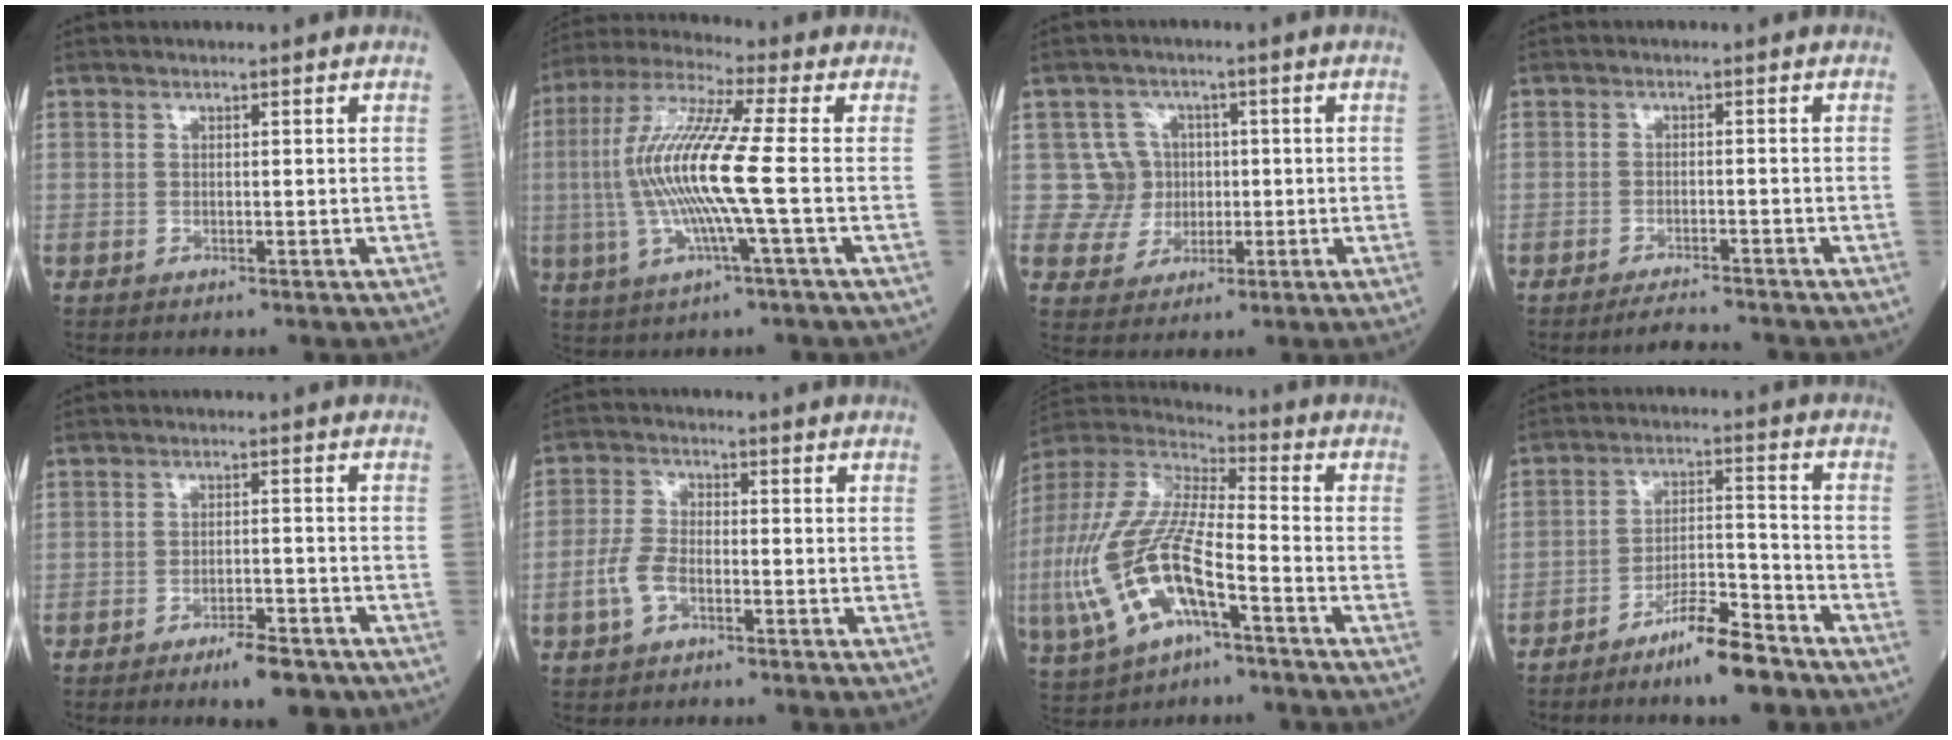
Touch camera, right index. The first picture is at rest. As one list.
[{"total": 13.6, "force": [-1.2, -0.2, 13.6], "torque": [-0.285, 0.004, -0.034]}, {"total": 5.5, "force": [0.3, 5.5, -0.3], "torque": [0.014, 0.015, 0.007]}, {"total": 4.7, "force": [-4.6, -0.2, 1.3], "torque": [-0.019, -0.016, -0.070]}, {"total": 5.3, "force": [-3.9, 1.1, 3.4], "torque": [-0.057, -0.004, -0.058]}, {"total": 4.9, "force": [-2.1, 2.6, 3.6], "torque": [-0.091, 0.006, -0.046]}, {"total": 18.0, "force": [-6.2, 5.6, 15.9], "torque": [-0.362, -0.008, -0.113]}, {"total": 8.5, "force": [-6.6, 0.9, 5.3], "torque": [-0.092, 0.000, -0.119]}]